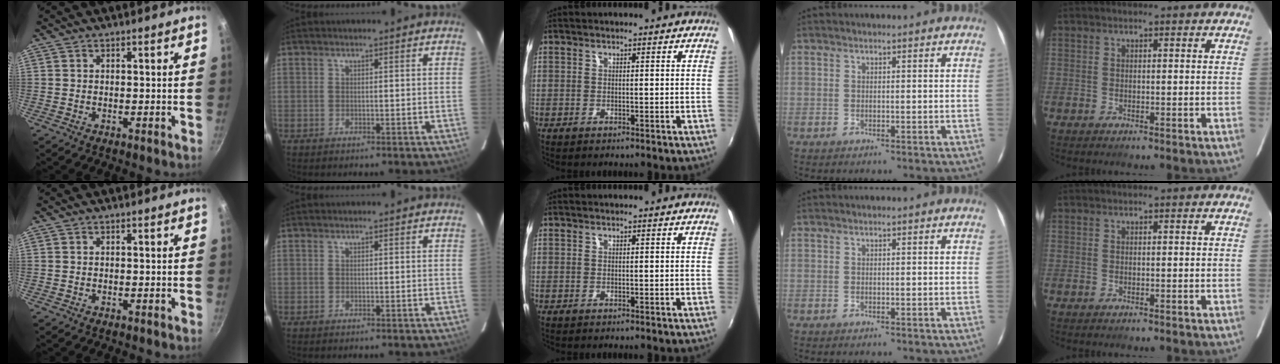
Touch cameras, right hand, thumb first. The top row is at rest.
{}